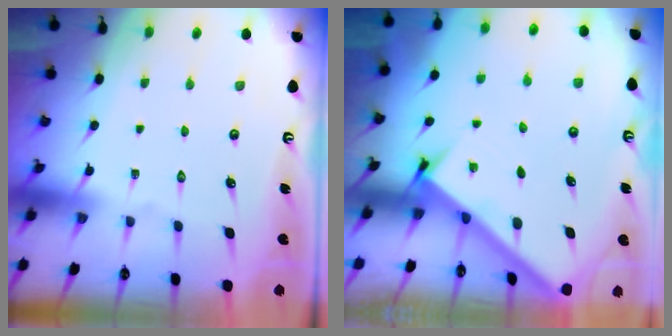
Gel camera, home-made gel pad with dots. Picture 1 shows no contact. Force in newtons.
{"total": 2.5, "press": 2.5, "slide": 0.3}